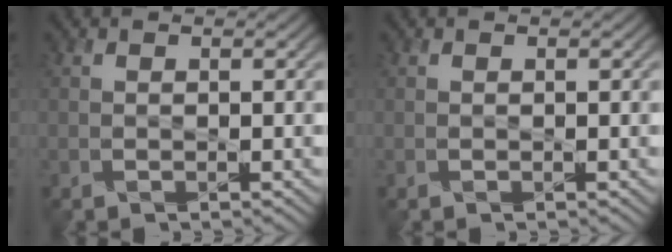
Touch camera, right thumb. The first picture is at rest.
{"total": 0.0}